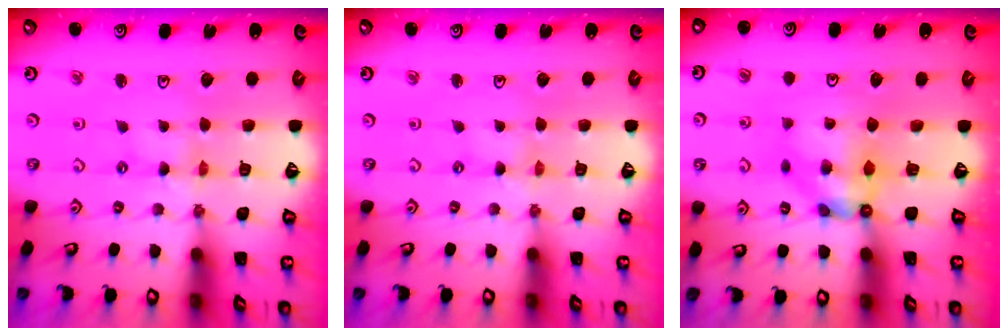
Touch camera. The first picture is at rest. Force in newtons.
{"total": 0.0}
{"total": 6.6, "press": 6.6, "slide": 0.6}